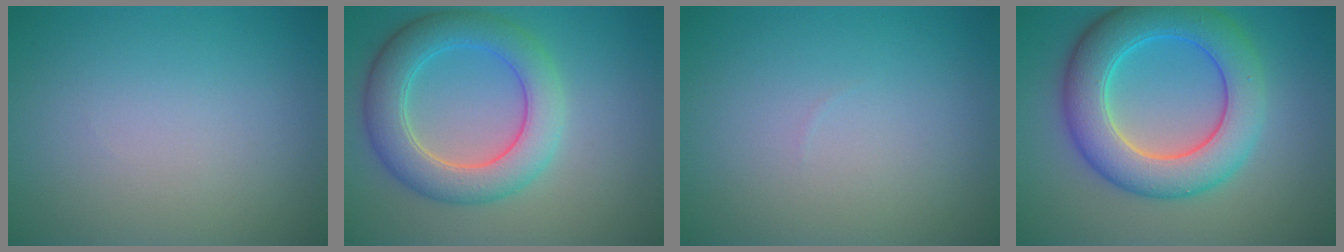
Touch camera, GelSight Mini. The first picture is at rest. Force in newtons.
{"total": 6.2, "press": 6.2, "slide": 0.2}
{"total": 0.0}
{"total": 8.1, "press": 8.1, "slide": 0.2}